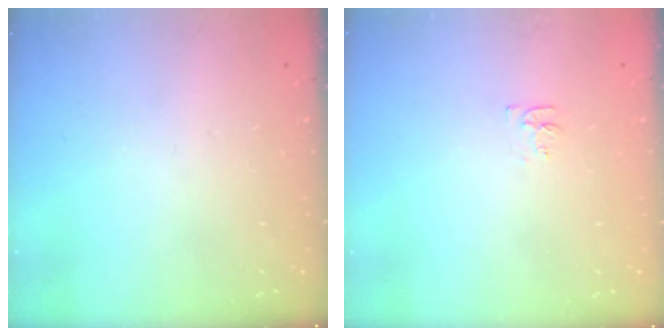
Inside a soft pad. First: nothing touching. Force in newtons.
{"total": 3.7, "press": 3.6, "slide": 0.6}